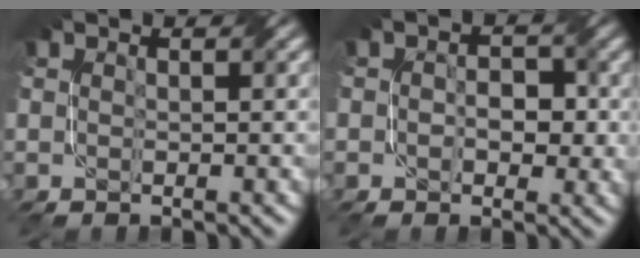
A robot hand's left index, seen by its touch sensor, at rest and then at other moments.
{"total": 3.3, "force": [0.0, 2.3, 2.5], "torque": [-0.019, 0.001, -0.008]}